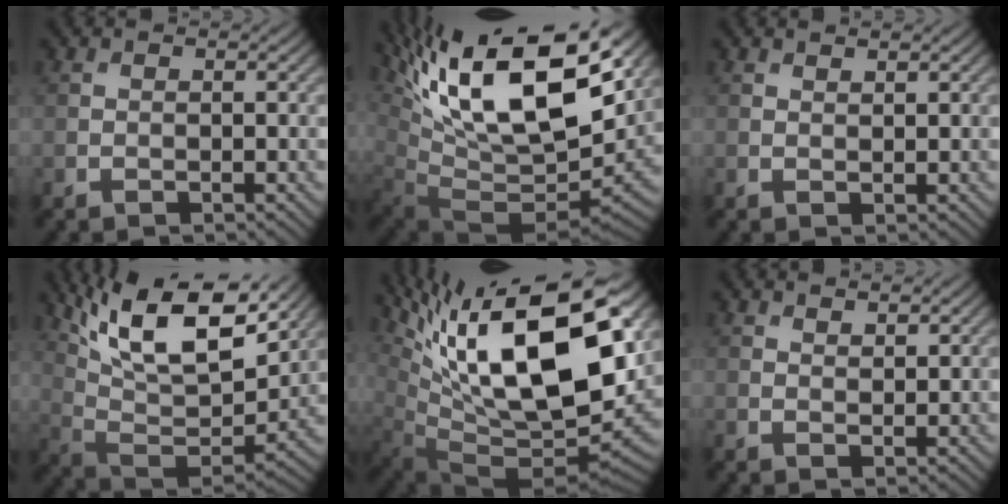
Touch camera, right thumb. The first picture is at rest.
{"total": 19.5, "force": [9.0, 8.0, 15.4], "torque": [-0.289, 0.025, 0.158]}
{"total": 0.7, "force": [0.7, 0.1, 0.2], "torque": [-0.005, -0.001, 0.014]}
{"total": 16.3, "force": [9.8, 6.0, 11.5], "torque": [-0.238, 0.010, 0.171]}
{"total": 20.0, "force": [7.6, 8.5, 16.5], "torque": [-0.287, 0.015, 0.145]}
{"total": 1.3, "force": [1.2, 0.4, 0.5], "torque": [-0.013, -0.003, 0.025]}